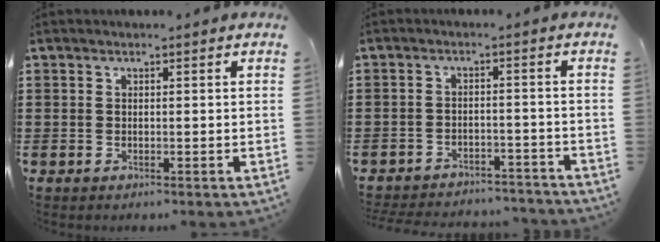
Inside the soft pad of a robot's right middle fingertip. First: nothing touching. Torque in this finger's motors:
{"motor_torque": [0.86, -0.57, 0.79, 0.20]}